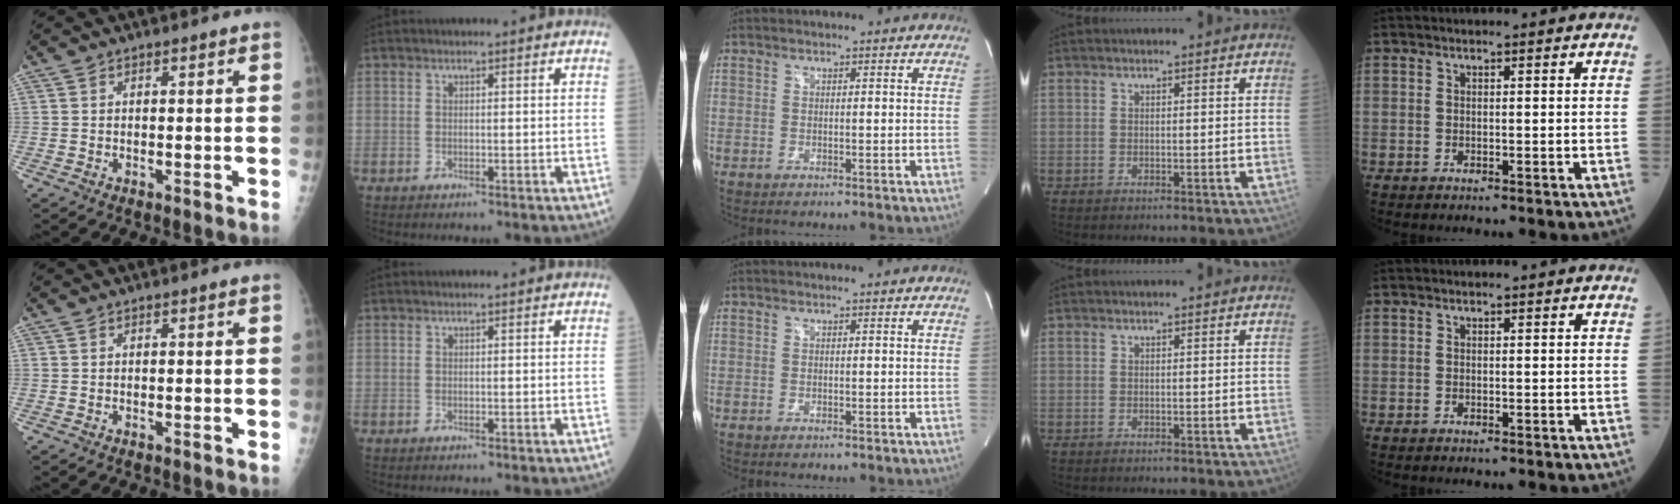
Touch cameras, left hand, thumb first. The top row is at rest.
{}